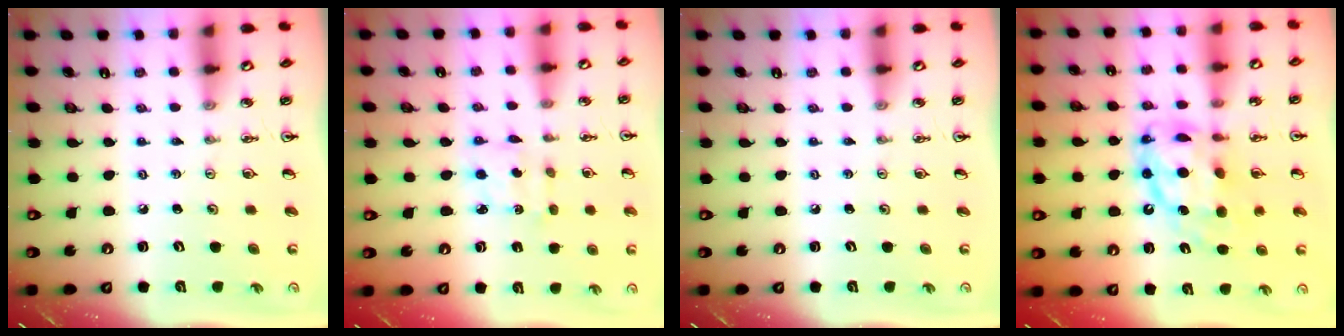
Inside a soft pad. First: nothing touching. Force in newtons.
{"total": 2.9, "press": 2.8, "slide": 0.6}
{"total": 0.0}
{"total": 13.7, "press": 13.7, "slide": 1.3}